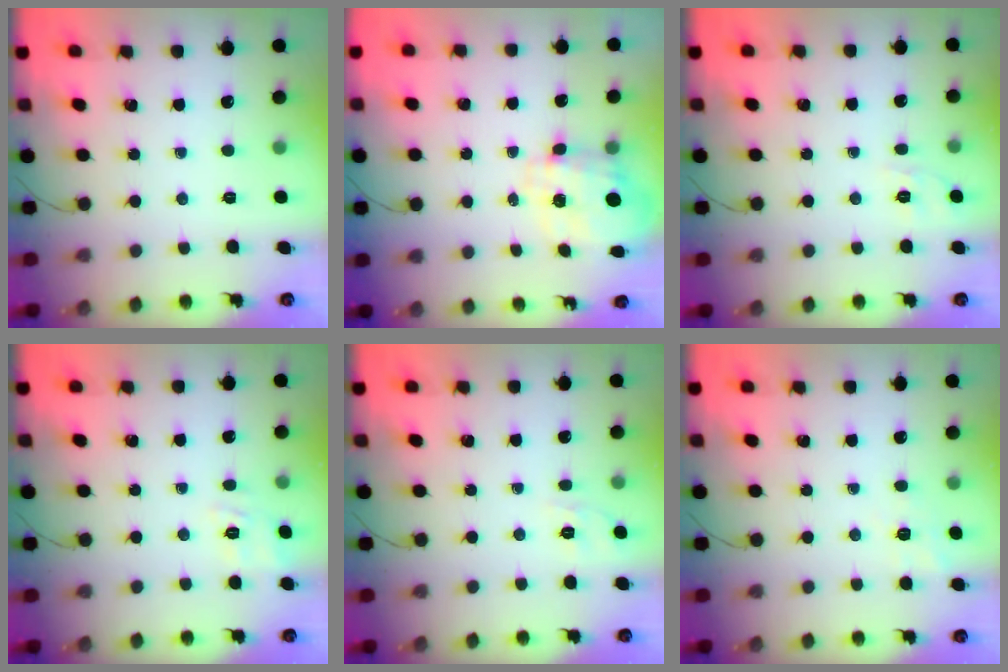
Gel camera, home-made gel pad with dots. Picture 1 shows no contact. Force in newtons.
{"total": 3.4, "press": 3.2, "slide": 1.1}
{"total": 1.7, "press": 0.0, "slide": 1.7}
{"total": 4.8, "press": 4.5, "slide": 1.7}
{"total": 1.7, "press": 0.0, "slide": 1.7}
{"total": 2.3, "press": 0.9, "slide": 2.1}